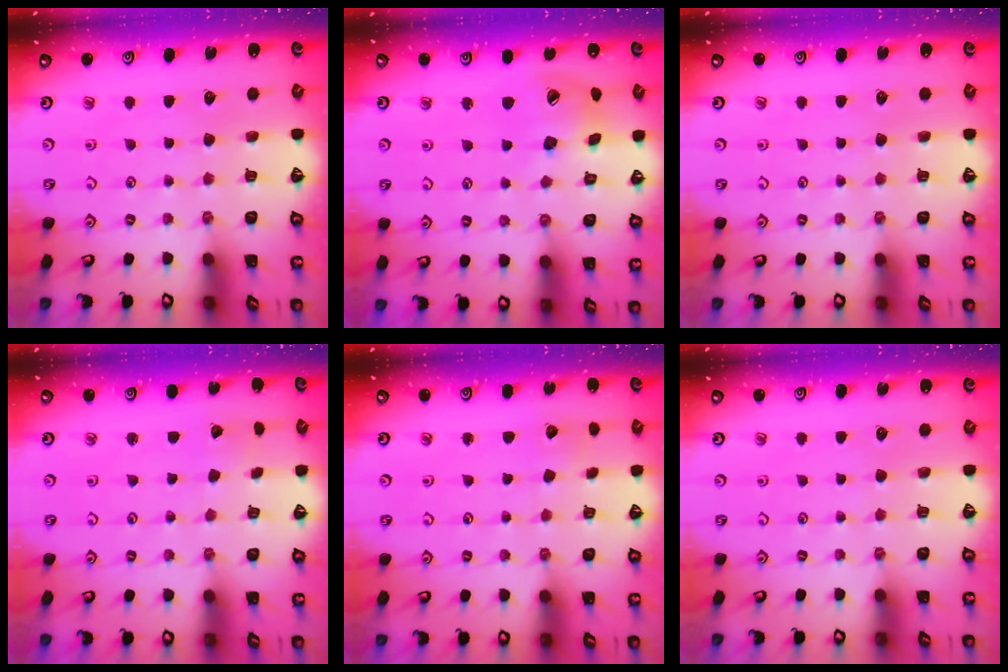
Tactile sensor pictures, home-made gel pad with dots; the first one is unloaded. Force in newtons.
{"total": 15.8, "press": 15.7, "slide": 2.1}
{"total": 0.0}
{"total": 1.9, "press": 1.9, "slide": 0.0}
{"total": 4.8, "press": 4.8, "slide": 0.3}
{"total": 0.0}